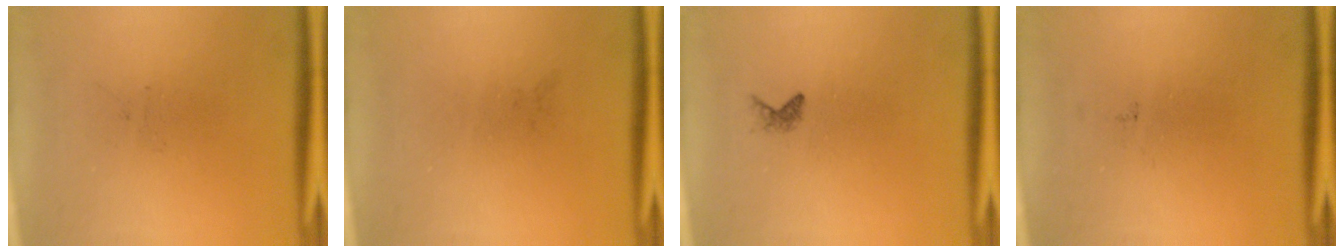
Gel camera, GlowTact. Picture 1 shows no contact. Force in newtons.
{"total": 0.0}
{"total": 0.6}
{"total": 0.0}